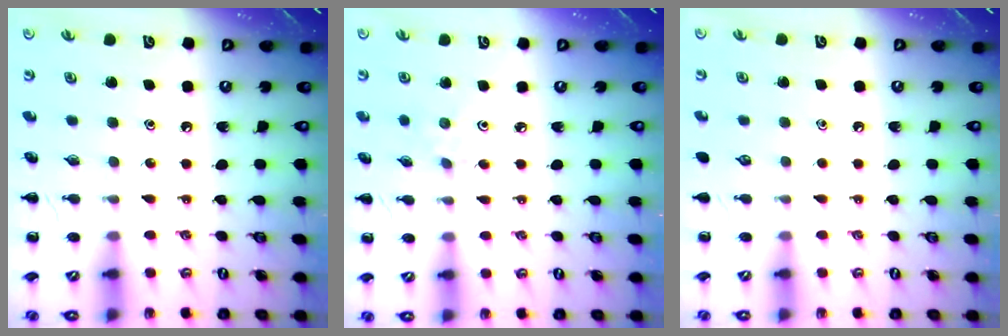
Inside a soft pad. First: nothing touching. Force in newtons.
{"total": 2.0, "press": 1.9, "slide": 0.7}
{"total": 0.0}